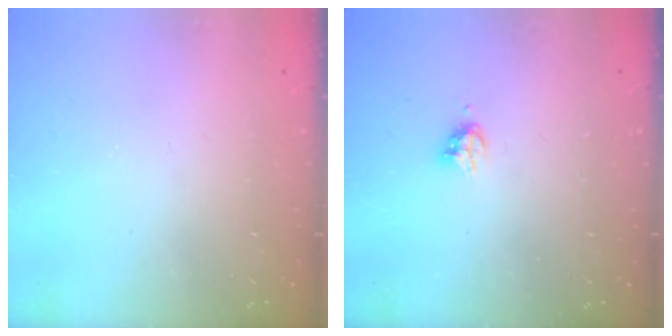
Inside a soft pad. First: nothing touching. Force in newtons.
{"total": 4.2, "press": 4.1, "slide": 0.5}